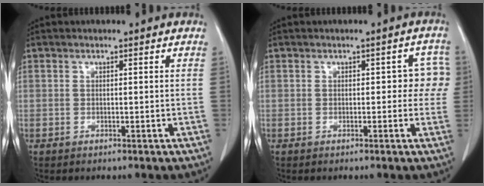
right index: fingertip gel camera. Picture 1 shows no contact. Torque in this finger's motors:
{"motor_torque": [0.06, 0.01, 0.01, 0.00]}